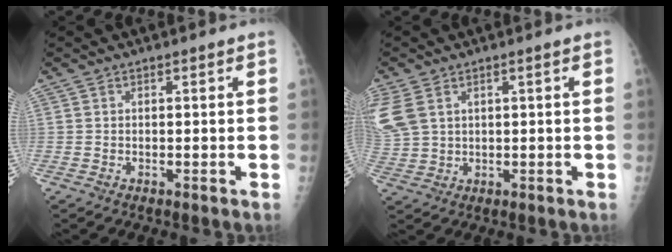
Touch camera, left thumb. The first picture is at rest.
{"total": 8.5, "force": [3.2, 5.9, 5.2], "torque": [-0.144, 0.001, 0.077]}